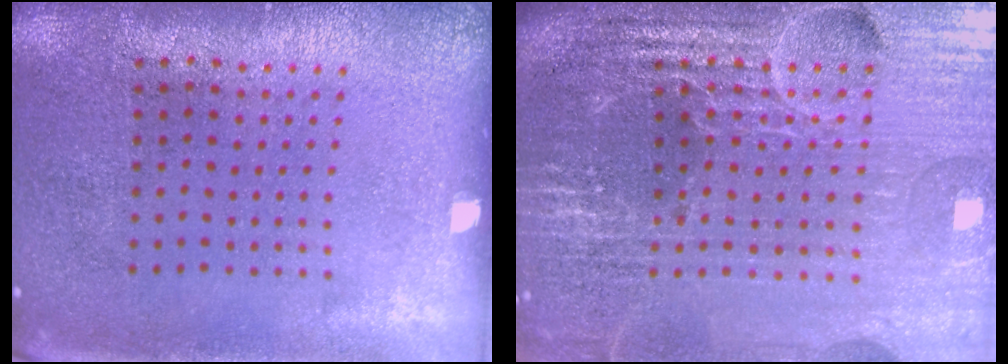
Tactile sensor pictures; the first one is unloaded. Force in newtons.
{"total": 6.5, "press": 5.7, "slide": 3.2}